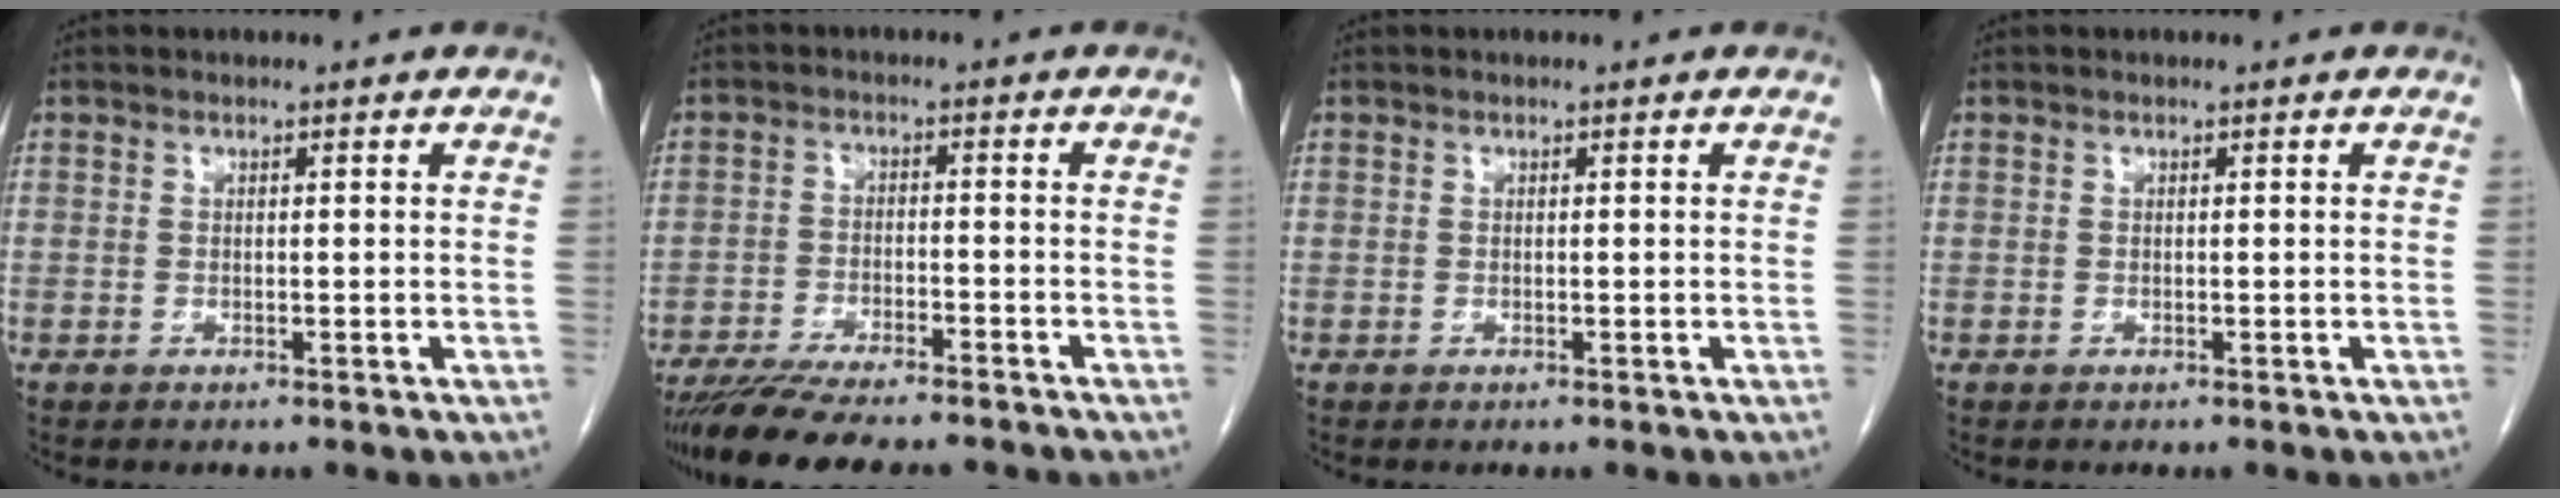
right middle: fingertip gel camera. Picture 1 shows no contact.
{"total": 12.8, "force": [-11.0, 1.7, 6.2], "torque": [-0.101, -0.021, -0.169]}
{"total": 0.0}
{"total": 0.0}